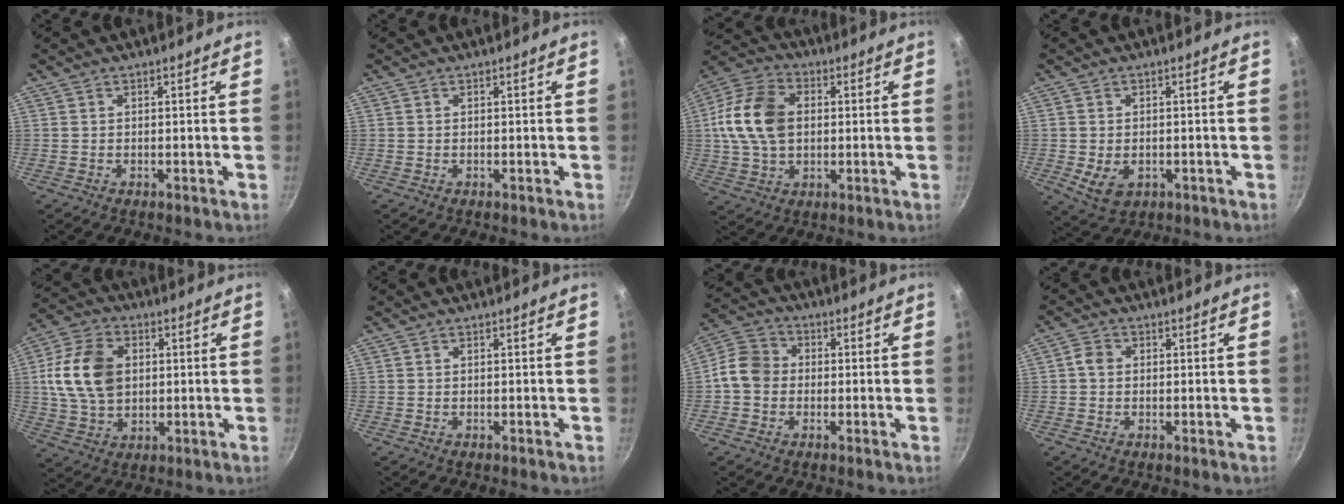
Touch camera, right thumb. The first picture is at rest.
{"total": 0.0}
{"total": 15.2, "force": [1.5, 10.6, 10.8], "torque": [-0.191, 0.017, 0.016]}
{"total": 5.5, "force": [-1.2, 3.9, 3.7], "torque": [-0.057, -0.007, -0.008]}
{"total": 14.7, "force": [2.1, 10.4, 10.2], "torque": [-0.179, 0.004, 0.035]}
{"total": 0.0}
{"total": 7.9, "force": [-0.7, 6.7, 4.0], "torque": [-0.047, 0.018, -0.034]}
{"total": 2.4, "force": [0.1, 2.1, 1.2], "torque": [-0.017, 0.006, -0.004]}